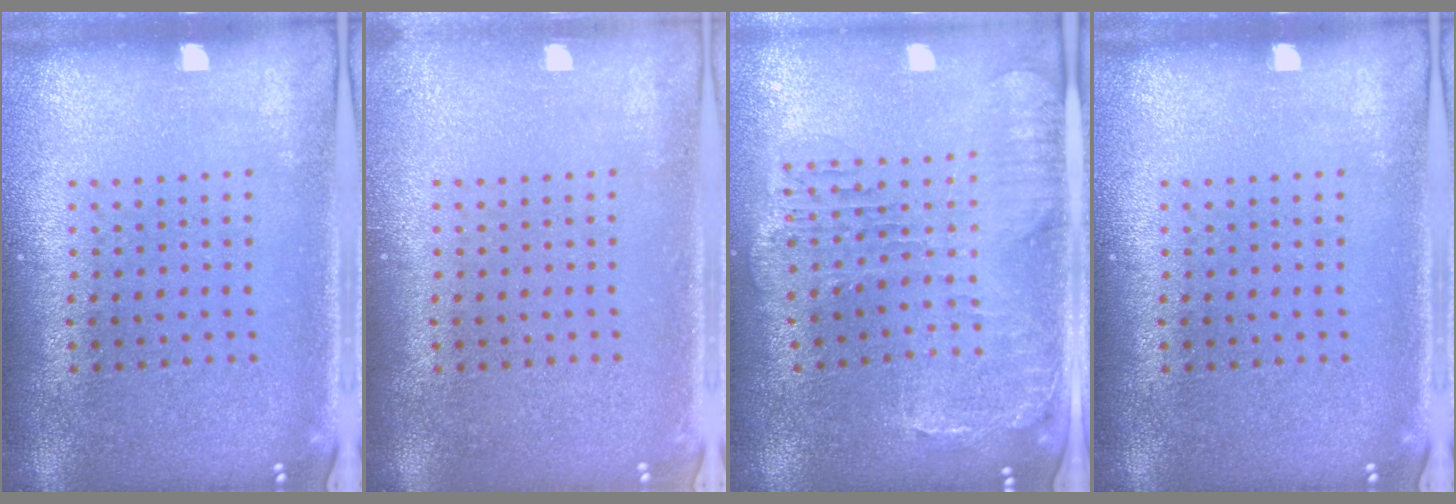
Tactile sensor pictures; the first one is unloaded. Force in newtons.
{"total": 0.6, "press": 0.6, "slide": 0.0}
{"total": 1.5, "press": 1.5, "slide": 0.4}
{"total": 0.0}